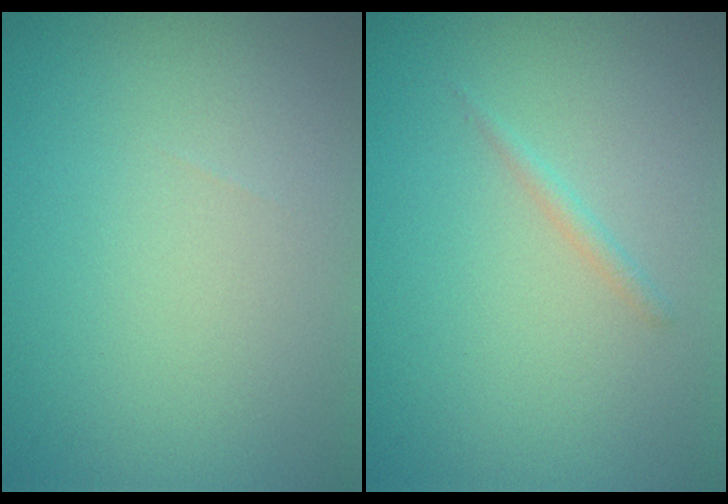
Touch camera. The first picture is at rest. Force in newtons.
{"total": 0.7, "press": 0.7, "slide": 0.0}